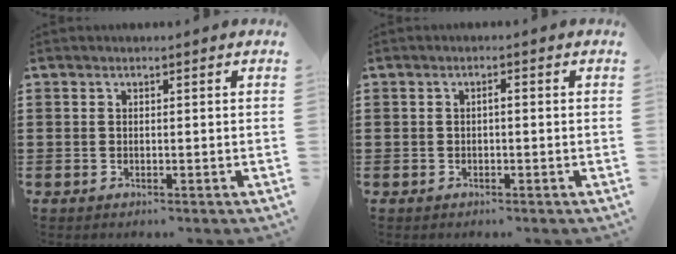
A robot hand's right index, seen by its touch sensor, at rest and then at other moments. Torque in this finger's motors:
{"motor_torque": [0.26, 0.27, 0.01, 0.02]}